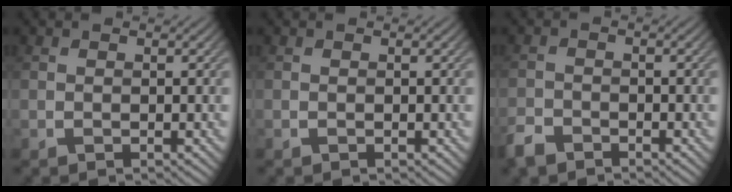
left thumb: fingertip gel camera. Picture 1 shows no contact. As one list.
[{"total": 0.0}, {"total": 2.9, "force": [-2.5, 1.1, 0.9], "torque": [-0.021, -0.007, -0.058]}]